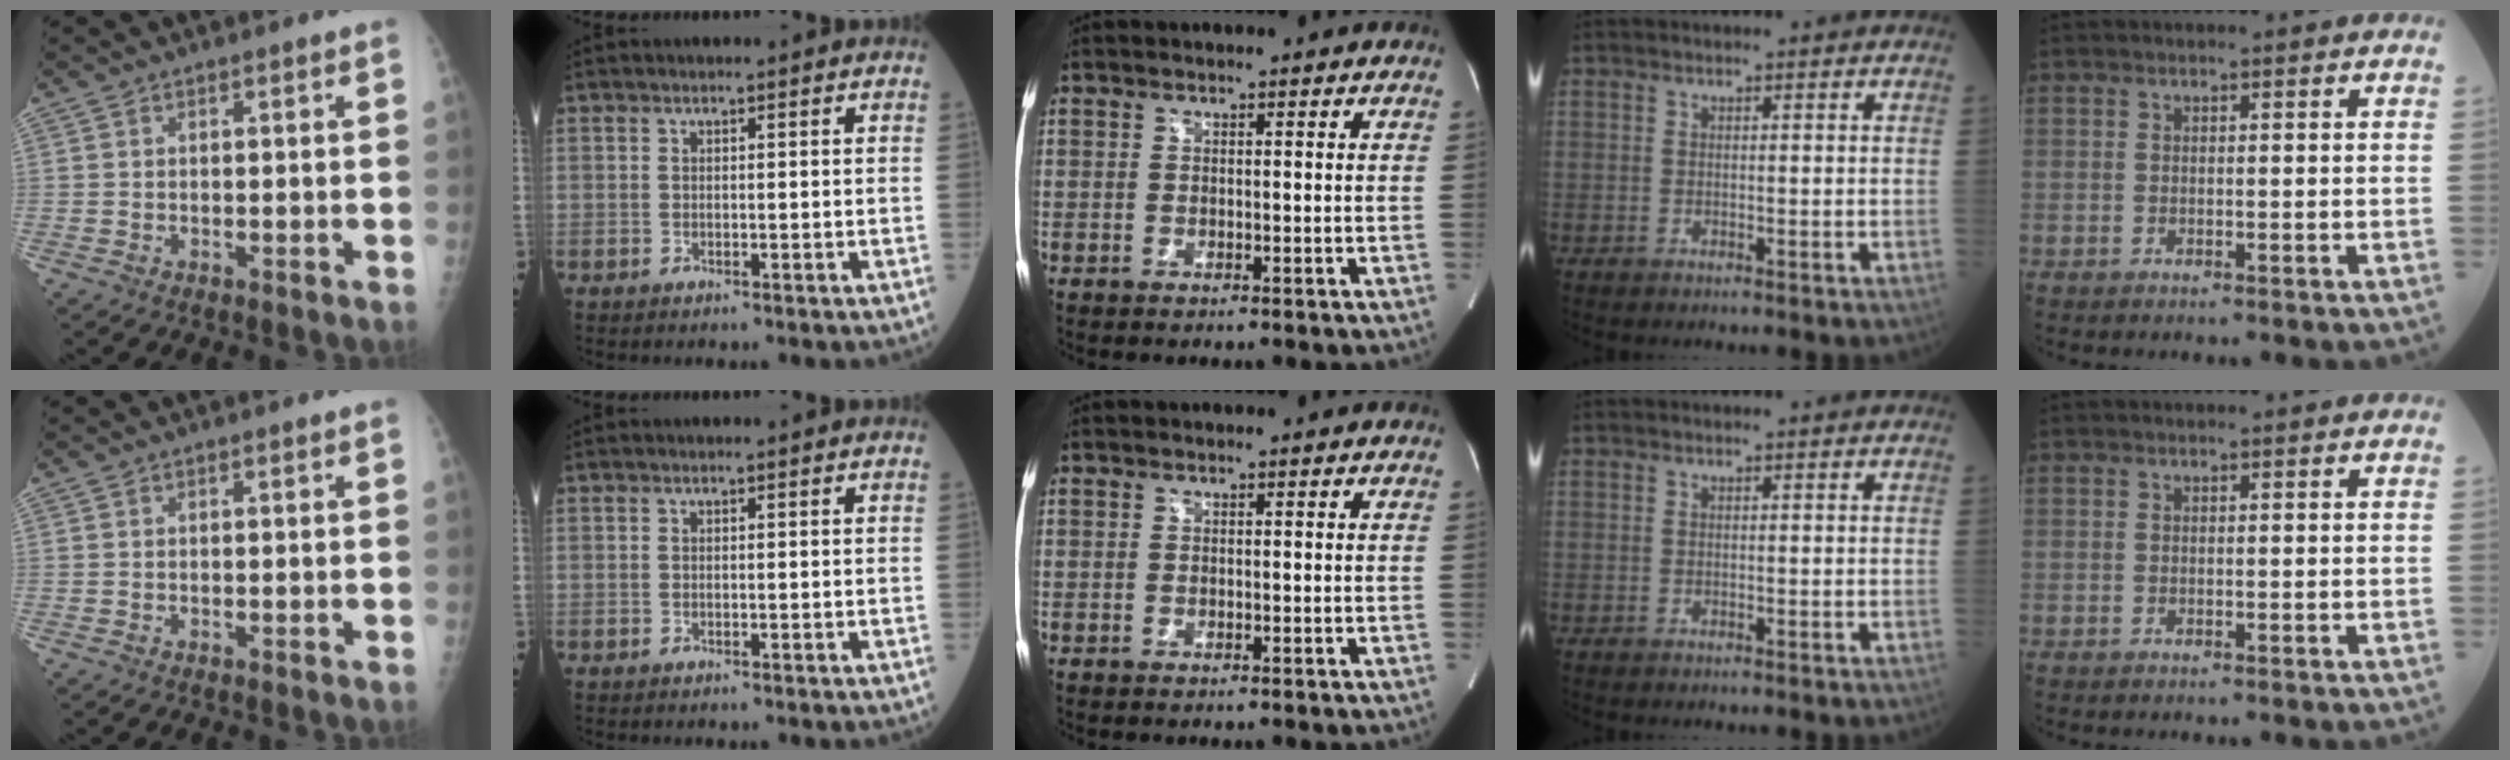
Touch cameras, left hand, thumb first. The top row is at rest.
{}